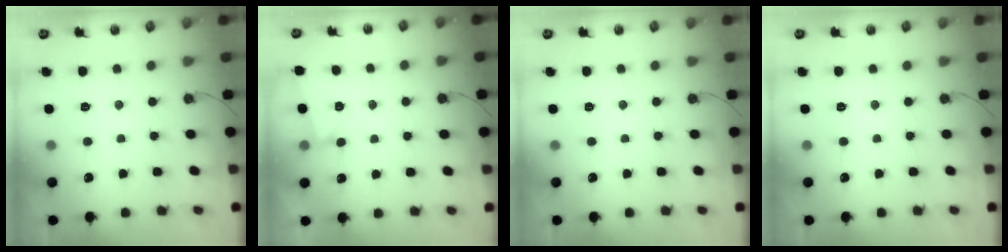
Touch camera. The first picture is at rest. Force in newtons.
{"total": 3.8, "press": 2.8, "slide": 2.6}
{"total": 0.0}
{"total": 0.0}